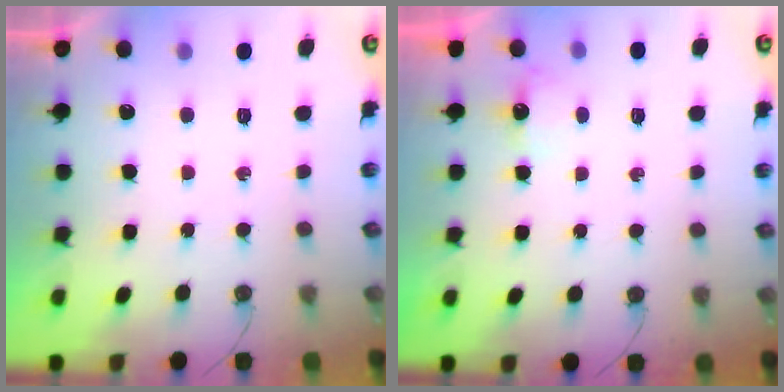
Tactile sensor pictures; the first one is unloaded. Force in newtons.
{"total": 2.6, "press": 2.6, "slide": 0.4}